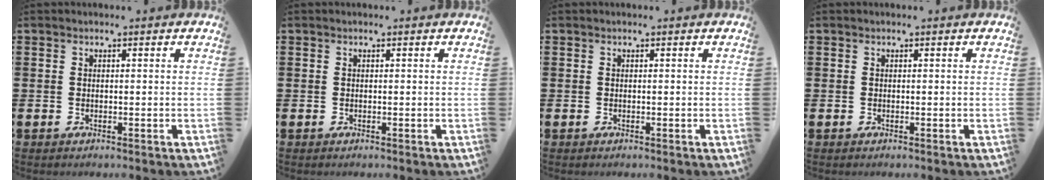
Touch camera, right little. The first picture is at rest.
{"total": 0.0}
{"total": 0.0}
{"total": 0.0}